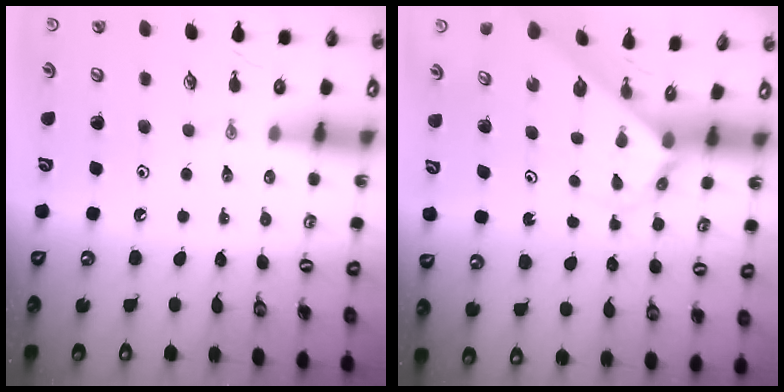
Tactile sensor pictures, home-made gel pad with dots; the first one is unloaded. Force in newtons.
{"total": 2.7, "press": 2.7, "slide": 0.2}